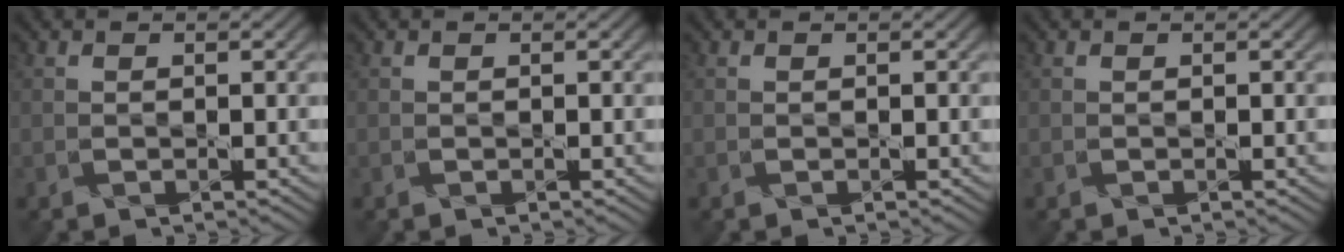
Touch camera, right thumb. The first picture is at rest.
{"total": 0.0}
{"total": 0.0}
{"total": 0.0}